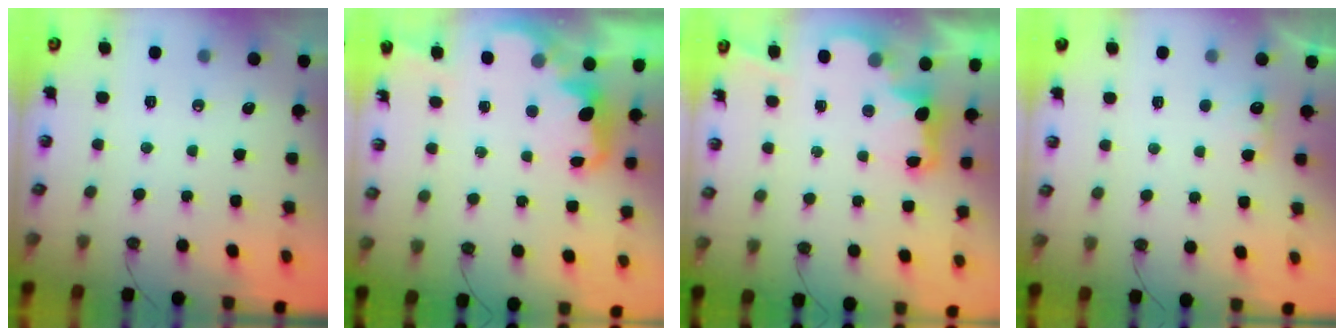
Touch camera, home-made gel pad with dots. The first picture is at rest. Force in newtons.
{"total": 2.8, "press": 2.7, "slide": 0.6}
{"total": 3.0, "press": 3.0, "slide": 0.6}
{"total": 5.5, "press": 5.4, "slide": 1.0}